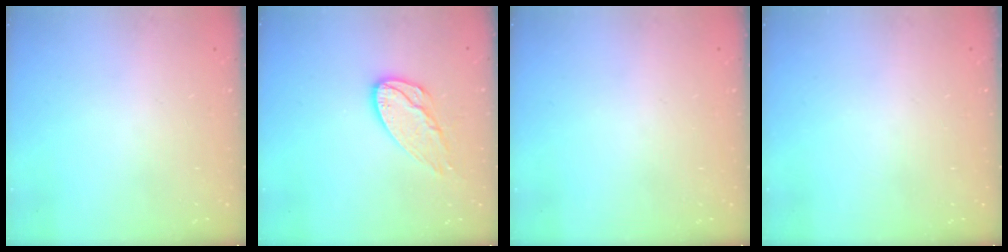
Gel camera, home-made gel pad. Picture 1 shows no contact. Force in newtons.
{"total": 11.0, "press": 11.0, "slide": 0.6}
{"total": 0.0}
{"total": 0.0}